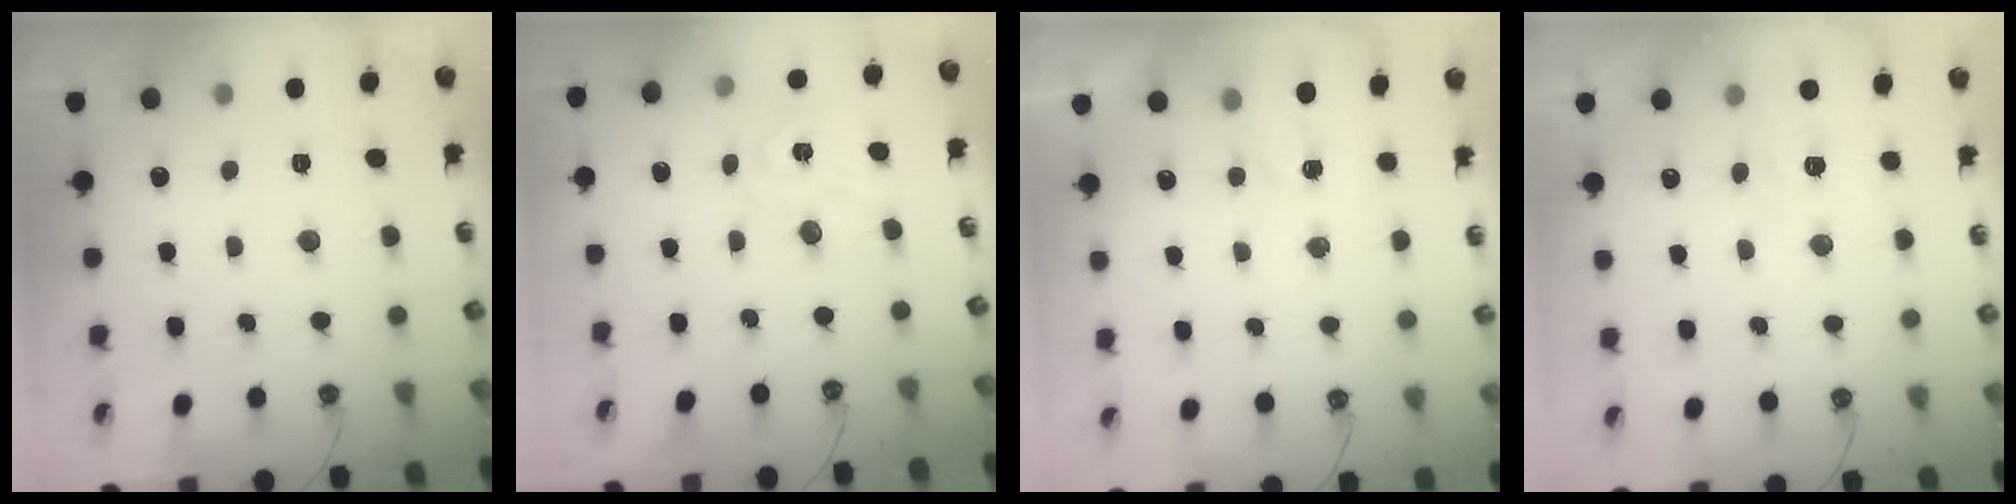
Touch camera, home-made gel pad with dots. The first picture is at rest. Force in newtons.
{"total": 6.3, "press": 6.3, "slide": 0.4}
{"total": 2.0, "press": 2.0, "slide": 0.4}
{"total": 4.7, "press": 4.6, "slide": 0.7}